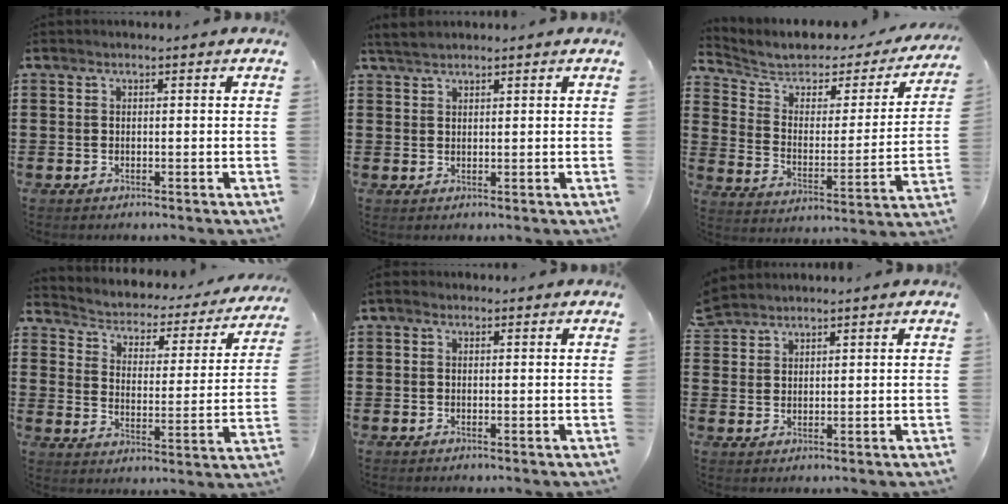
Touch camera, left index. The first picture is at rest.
{"total": 2.2, "force": [2.0, 0.6, 0.9], "torque": [-0.022, 0.003, 0.039]}
{"total": 5.3, "force": [4.4, 2.3, 2.0], "torque": [-0.067, -0.030, 0.070]}
{"total": 1.8, "force": [1.6, 0.8, 0.4], "torque": [-0.024, -0.024, 0.014]}
{"total": 0.9, "force": [-0.1, 0.7, 0.6], "torque": [-0.012, 0.005, -0.002]}
{"total": 2.7, "force": [2.6, 0.6, -0.1], "torque": [-0.006, -0.001, 0.052]}